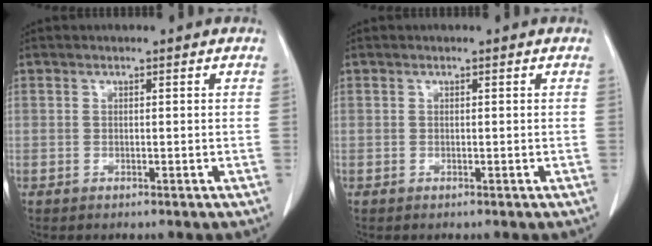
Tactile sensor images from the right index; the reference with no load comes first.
{"total": 0.0}